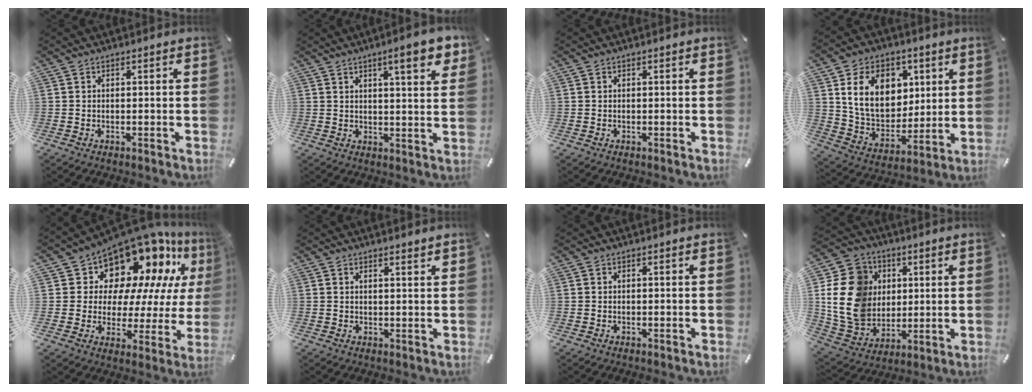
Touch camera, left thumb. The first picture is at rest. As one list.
[{"total": 9.1, "force": [5.1, 2.1, 7.2], "torque": [-0.101, -0.022, 0.077]}, {"total": 0.0}, {"total": 15.8, "force": [5.6, 12.1, 8.4], "torque": [-0.160, -0.008, 0.109]}, {"total": 15.2, "force": [11.7, 8.2, 5.3], "torque": [-0.086, -0.111, 0.197]}, {"total": 1.4, "force": [1.2, 0.0, 0.6], "torque": [-0.012, -0.003, 0.023]}, {"total": 0.0}, {"total": 17.4, "force": [1.8, 15.4, 7.8], "torque": [-0.156, 0.002, 0.038]}]